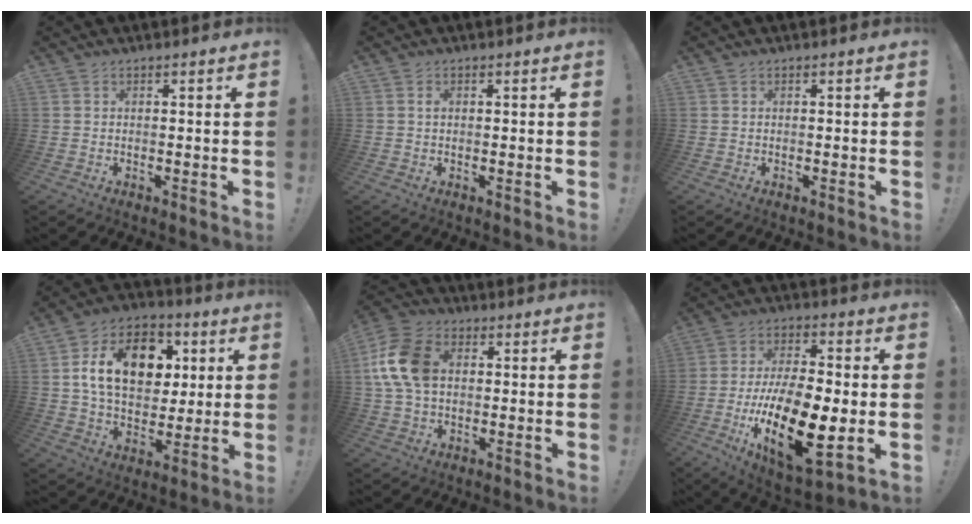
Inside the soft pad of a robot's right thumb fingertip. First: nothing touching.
{"total": 0.7, "force": [0.0, 0.5, 0.4], "torque": [-0.009, 0.003, 0.000]}
{"total": 0.0}
{"total": 18.8, "force": [5.3, 12.9, 12.5], "torque": [-0.185, -0.005, 0.097]}
{"total": 14.9, "force": [2.1, 10.5, 10.4], "torque": [-0.194, 0.008, 0.042]}
{"total": 22.7, "force": [-5.2, 10.4, 19.5], "torque": [-0.357, 0.020, -0.075]}